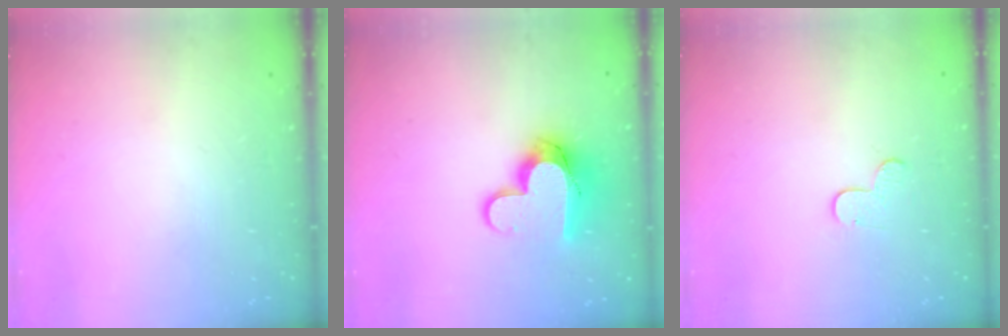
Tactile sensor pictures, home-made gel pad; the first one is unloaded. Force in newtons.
{"total": 12.4, "press": 12.4, "slide": 0.6}
{"total": 3.7, "press": 3.7, "slide": 0.4}